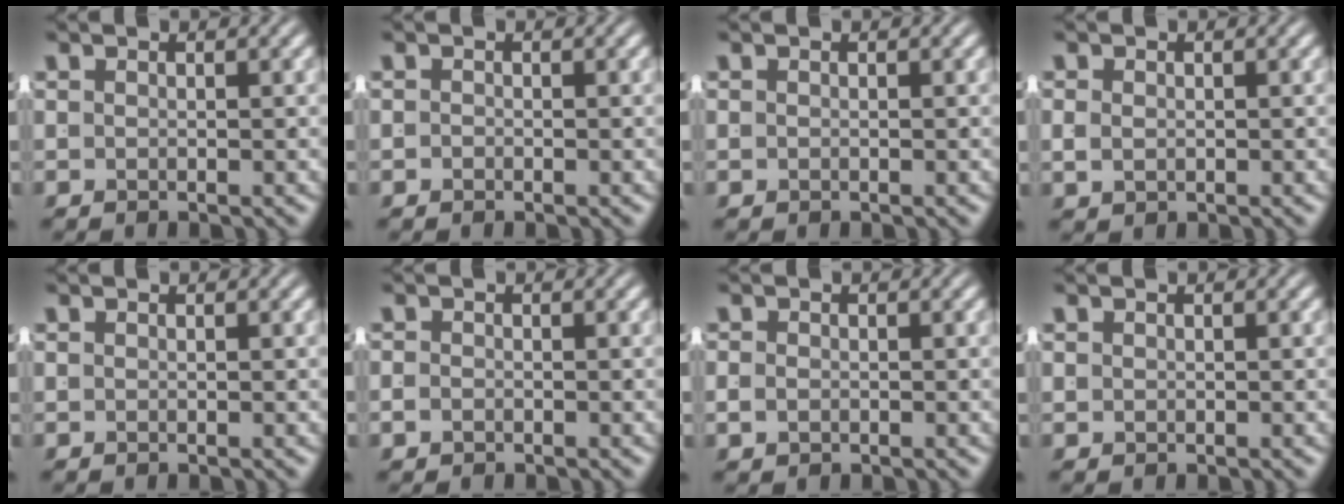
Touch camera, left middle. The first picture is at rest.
{"total": 0.6, "force": [-0.5, -0.2, -0.1], "torque": [0.004, -0.007, -0.005]}
{"total": 0.0}
{"total": 0.8, "force": [-0.2, 0.5, 0.7], "torque": [-0.015, -0.008, 0.008]}
{"total": 0.0}
{"total": 0.9, "force": [-0.8, 0.4, 0.3], "torque": [-0.011, -0.009, -0.010]}
{"total": 1.0, "force": [-0.6, 0.5, 0.5], "torque": [-0.017, -0.011, -0.003]}
{"total": 0.0}